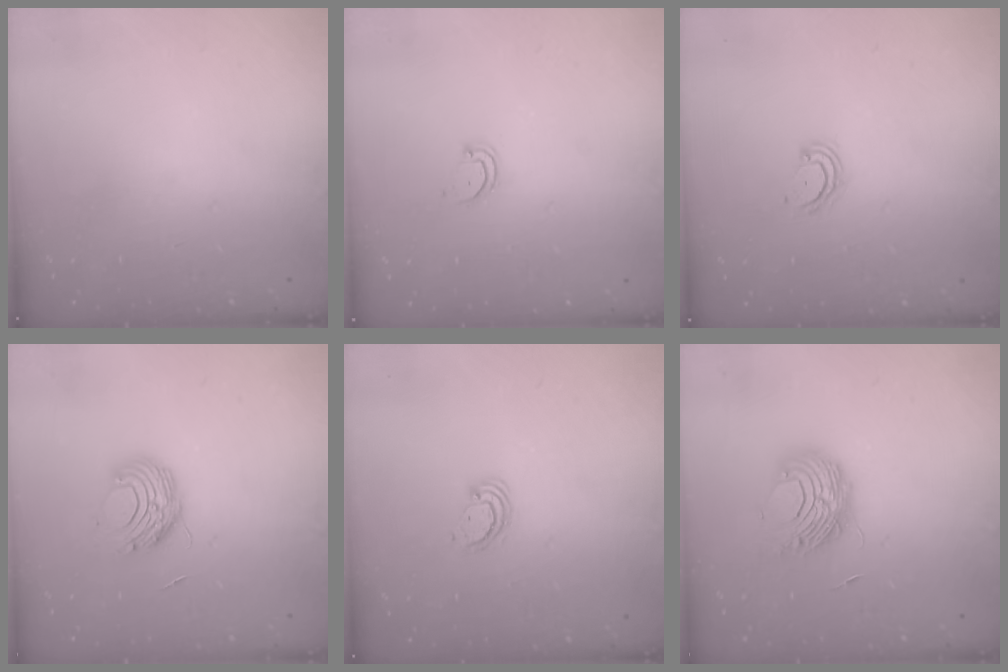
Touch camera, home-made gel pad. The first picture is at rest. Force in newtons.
{"total": 2.8, "press": 2.8, "slide": 0.2}
{"total": 3.6, "press": 3.6, "slide": 0.3}
{"total": 9.7, "press": 9.7, "slide": 0.9}
{"total": 2.9, "press": 2.9, "slide": 0.3}
{"total": 9.2, "press": 9.2, "slide": 0.5}